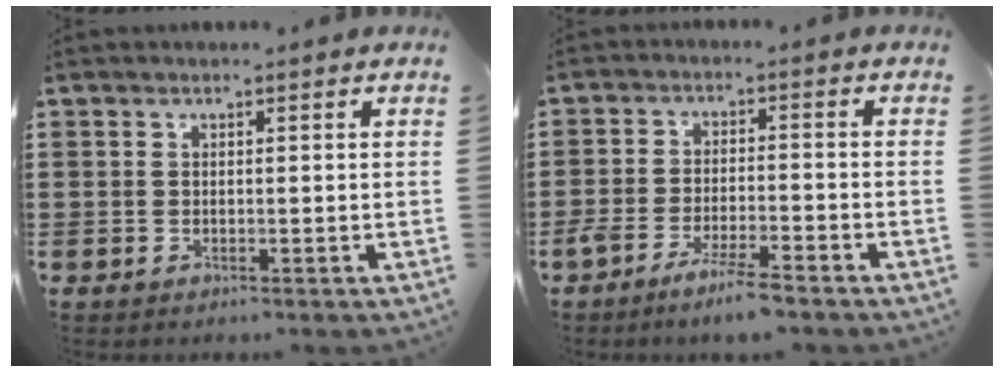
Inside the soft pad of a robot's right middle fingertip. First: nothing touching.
{"total": 5.4, "force": [-4.3, 0.2, 3.3], "torque": [-0.065, -0.009, -0.080]}